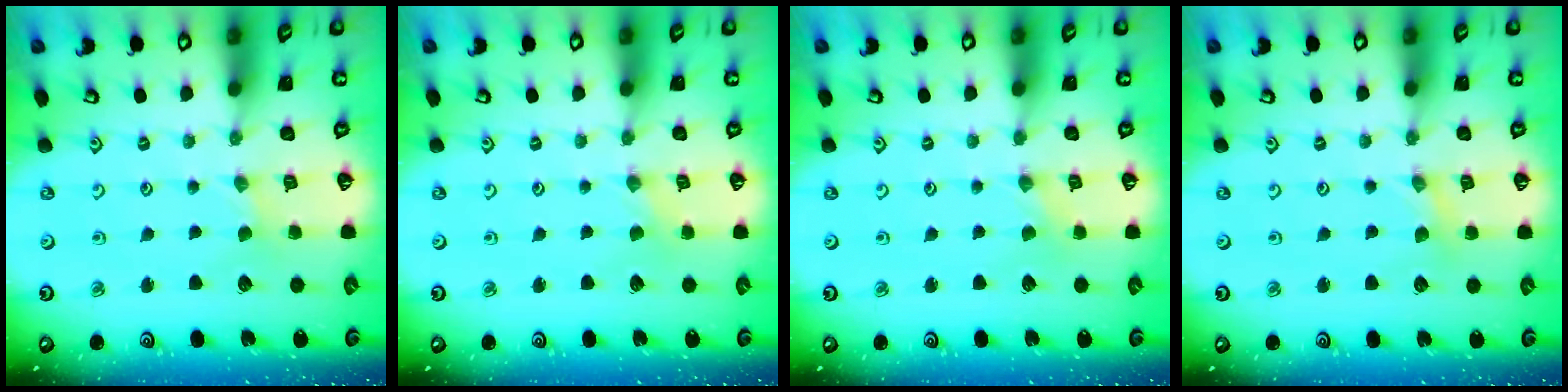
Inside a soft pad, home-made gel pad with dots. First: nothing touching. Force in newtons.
{"total": 0.0}
{"total": 0.0}
{"total": 2.1, "press": 2.1, "slide": 0.4}